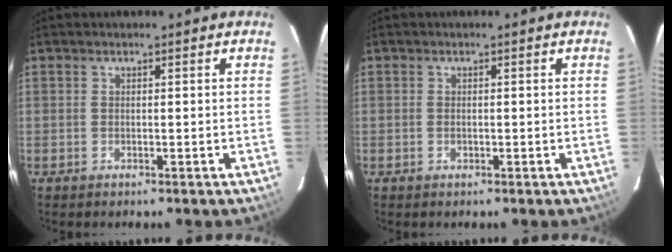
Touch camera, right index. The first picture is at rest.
{"total": 0.7, "force": [-0.2, 0.6, 0.4], "torque": [-0.005, -0.001, -0.003]}